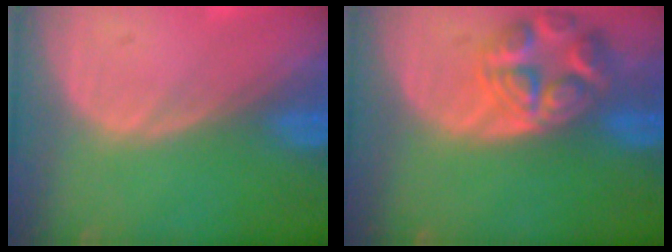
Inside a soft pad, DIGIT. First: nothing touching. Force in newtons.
{"total": 7.8, "press": 7.0, "slide": 3.5}